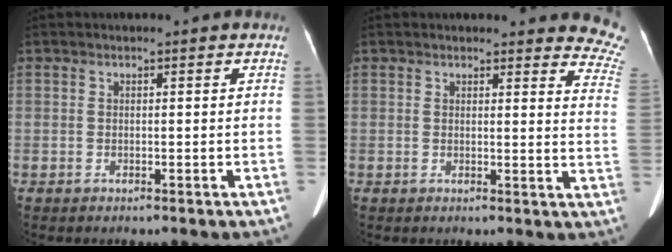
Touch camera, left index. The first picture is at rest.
{"total": 9.9, "force": [9.6, 1.8, 1.4], "torque": [0.029, -0.076, 0.056]}